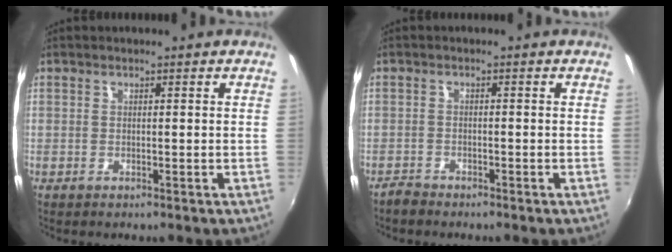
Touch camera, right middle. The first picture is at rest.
{"total": 2.0, "force": [-1.9, 0.5, 0.2], "torque": [-0.011, -0.002, -0.041]}